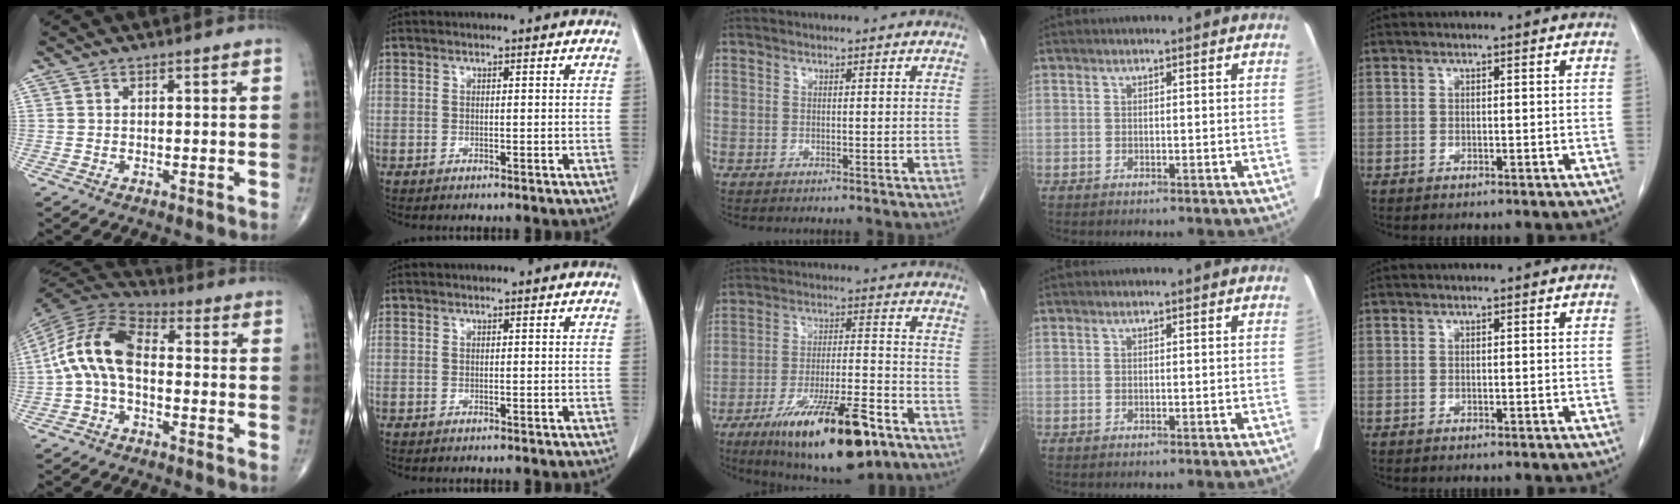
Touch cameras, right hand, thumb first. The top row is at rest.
{"thumb": {"total": 12.8, "force": [-0.7, 7.3, 10.5], "torque": [-0.204, 0.036, -0.028]}, "middle": {"total": 18.2, "force": [-11.0, 3.7, 14.0], "torque": [-0.212, -0.021, -0.179]}}